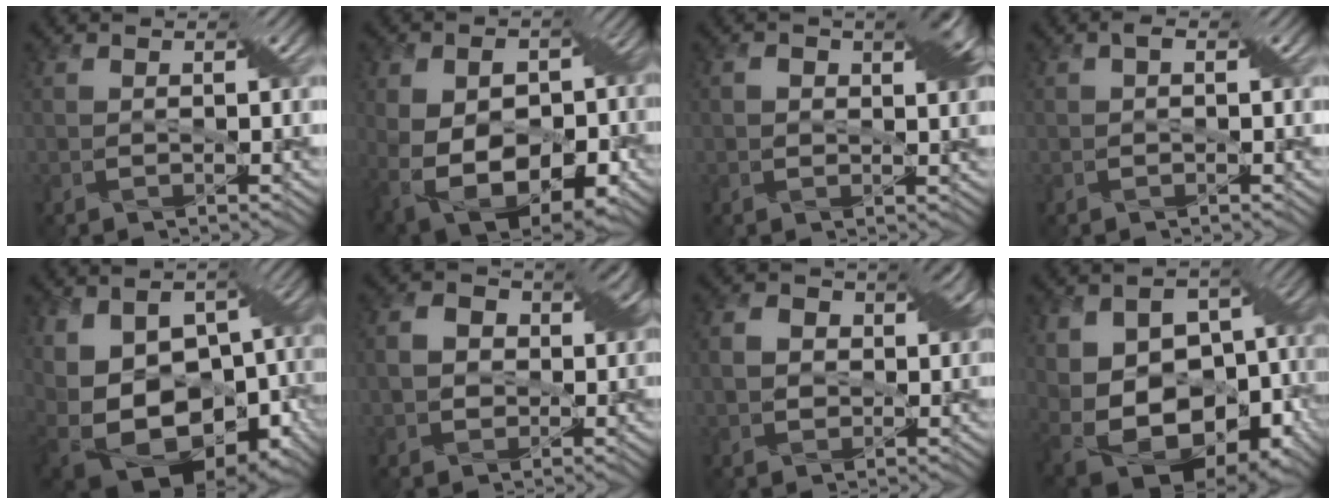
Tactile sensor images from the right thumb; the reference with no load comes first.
{"total": 16.8, "force": [-3.4, 11.5, 11.8], "torque": [-0.204, -0.033, -0.031]}
{"total": 4.0, "force": [1.0, 2.2, 3.2], "torque": [-0.050, 0.003, 0.014]}
{"total": 0.8, "force": [0.1, 0.5, 0.7], "torque": [-0.010, 0.005, 0.001]}
{"total": 19.6, "force": [-3.9, 12.3, 14.7], "torque": [-0.236, -0.046, -0.018]}
{"total": 5.9, "force": [0.4, 4.7, 3.5], "torque": [-0.067, 0.006, 0.001]}
{"total": 5.2, "force": [0.7, 3.9, 3.4], "torque": [-0.062, 0.004, 0.009]}
{"total": 18.2, "force": [-3.1, 12.5, 12.9], "torque": [-0.210, -0.029, -0.007]}